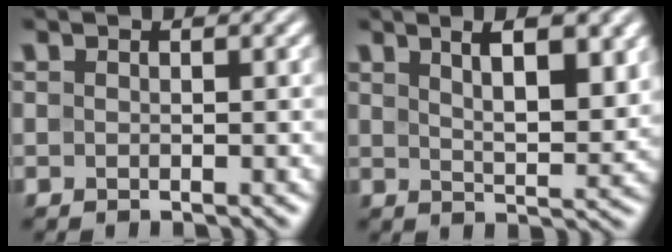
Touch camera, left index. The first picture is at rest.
{"total": 6.3, "force": [2.9, 2.2, 5.1], "torque": [-0.064, 0.005, 0.042]}